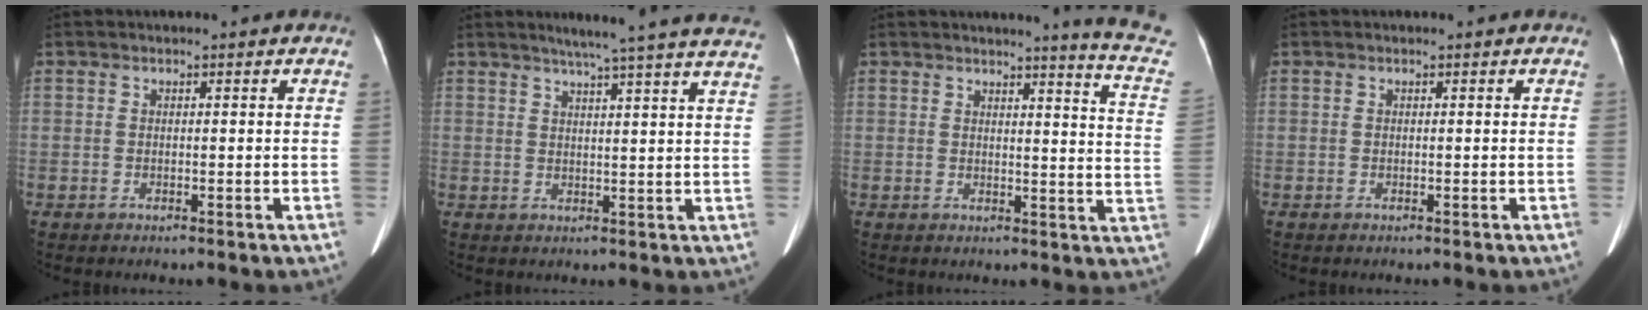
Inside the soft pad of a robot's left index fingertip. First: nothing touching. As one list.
[{"total": 18.2, "force": [15.8, -0.8, 9.0], "torque": [-0.130, -0.017, 0.188]}, {"total": 10.9, "force": [9.8, -1.3, 4.5], "torque": [-0.049, -0.077, 0.084]}, {"total": 0.0}]